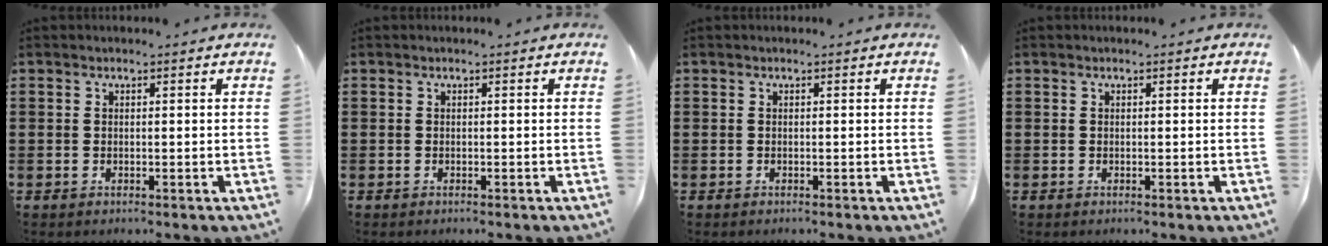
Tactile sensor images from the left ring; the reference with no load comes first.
{"total": 0.0}
{"total": 0.0}
{"total": 0.0}